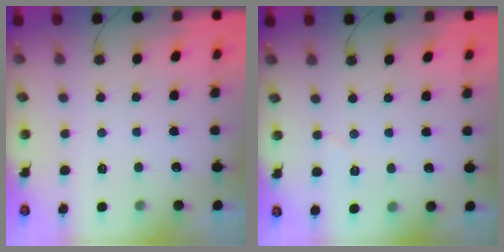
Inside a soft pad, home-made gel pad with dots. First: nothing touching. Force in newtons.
{"total": 3.4, "press": 3.2, "slide": 1.1}